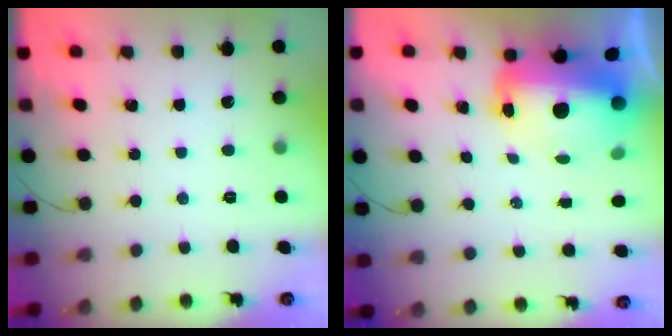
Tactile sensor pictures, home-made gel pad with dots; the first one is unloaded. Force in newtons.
{"total": 13.7, "press": 13.3, "slide": 3.4}